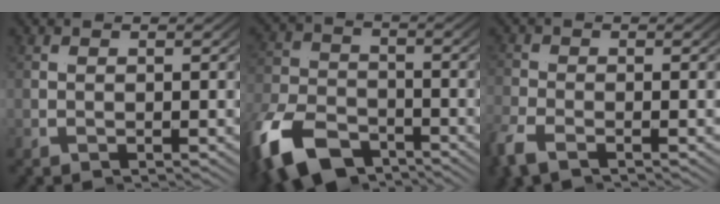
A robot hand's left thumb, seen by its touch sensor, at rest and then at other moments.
{"total": 9.2, "force": [-4.9, 5.8, 5.2], "torque": [-0.119, -0.030, -0.077]}
{"total": 2.1, "force": [-2.0, -0.2, -0.8], "torque": [-0.004, -0.004, -0.041]}